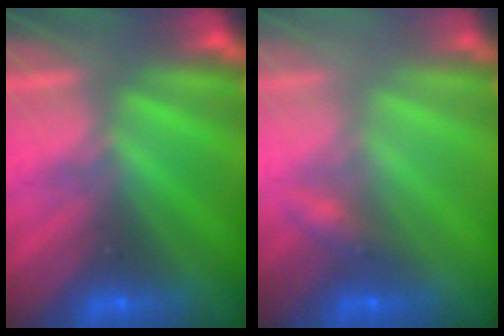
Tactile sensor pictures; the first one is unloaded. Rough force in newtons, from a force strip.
{"total": 2.4}